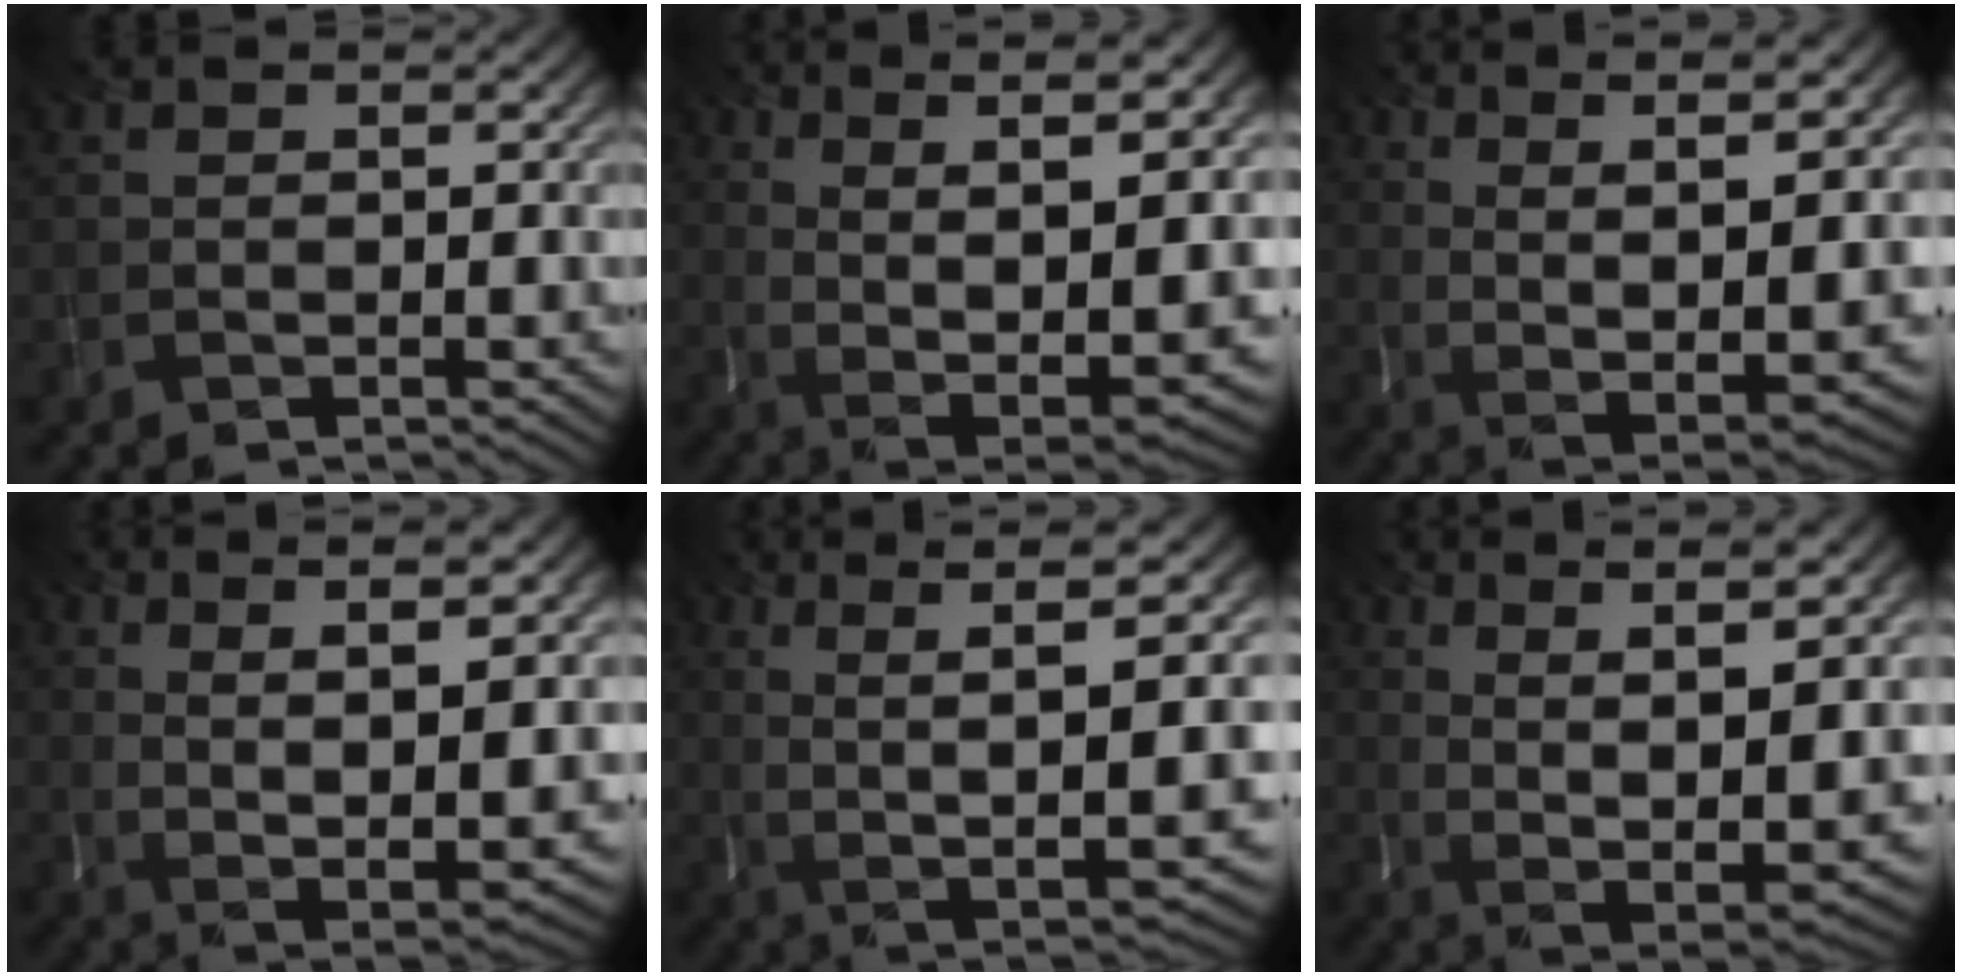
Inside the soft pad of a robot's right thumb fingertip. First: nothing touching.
{"total": 13.0, "force": [2.8, 5.1, 11.6], "torque": [-0.202, 0.008, 0.060]}
{"total": 11.7, "force": [4.2, 3.6, 10.3], "torque": [-0.191, 0.011, 0.075]}
{"total": 10.0, "force": [2.4, 2.5, 9.4], "torque": [-0.173, 0.002, 0.049]}
{"total": 10.2, "force": [-0.5, 2.9, 9.7], "torque": [-0.193, 0.003, 0.001]}
{"total": 11.8, "force": [2.6, 3.9, 10.9], "torque": [-0.198, 0.009, 0.056]}